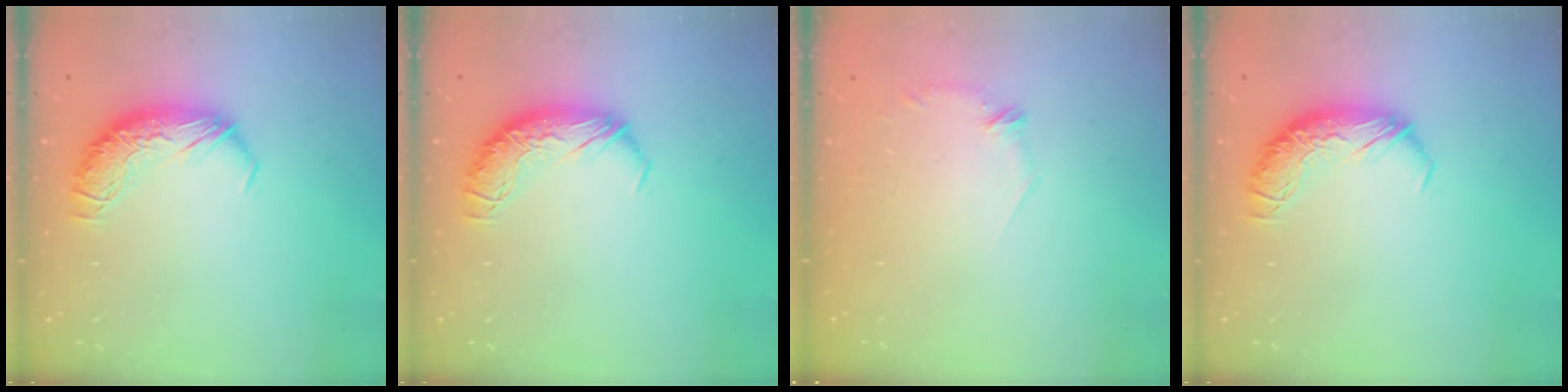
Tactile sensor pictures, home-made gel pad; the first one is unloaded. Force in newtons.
{"total": 0.0}
{"total": 6.8, "press": 6.8, "slide": 0.8}
{"total": 0.0}